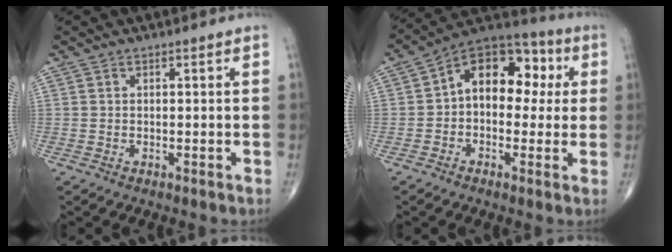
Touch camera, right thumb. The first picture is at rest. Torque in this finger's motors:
{"motor_torque": [0.01, 0.46, 0.60, 0.03, 0.08]}